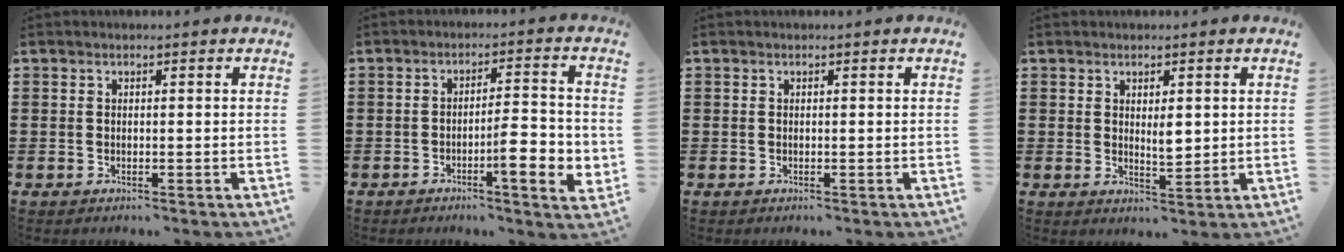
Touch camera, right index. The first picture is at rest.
{"total": 6.9, "force": [-2.1, 1.4, 6.4], "torque": [-0.088, -0.010, -0.037]}
{"total": 0.0}
{"total": 2.9, "force": [0.9, 1.3, 2.5], "torque": [-0.034, -0.003, 0.012]}